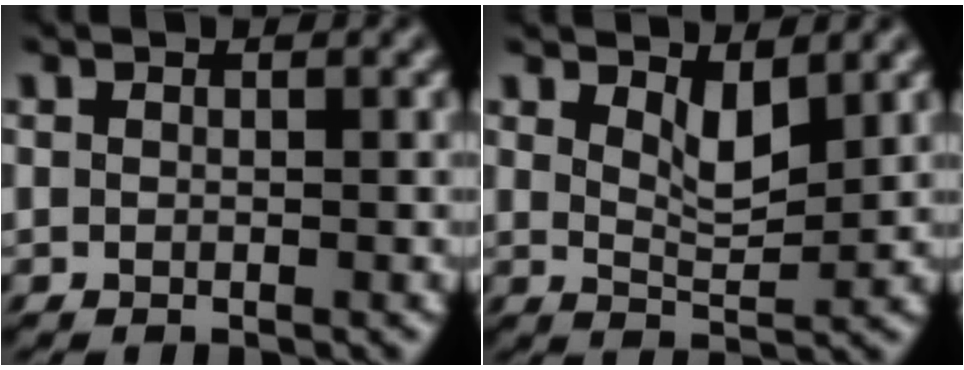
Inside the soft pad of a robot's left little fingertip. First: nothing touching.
{"total": 2.8, "force": [1.6, 0.7, 2.2], "torque": [-0.045, -0.009, 0.025]}